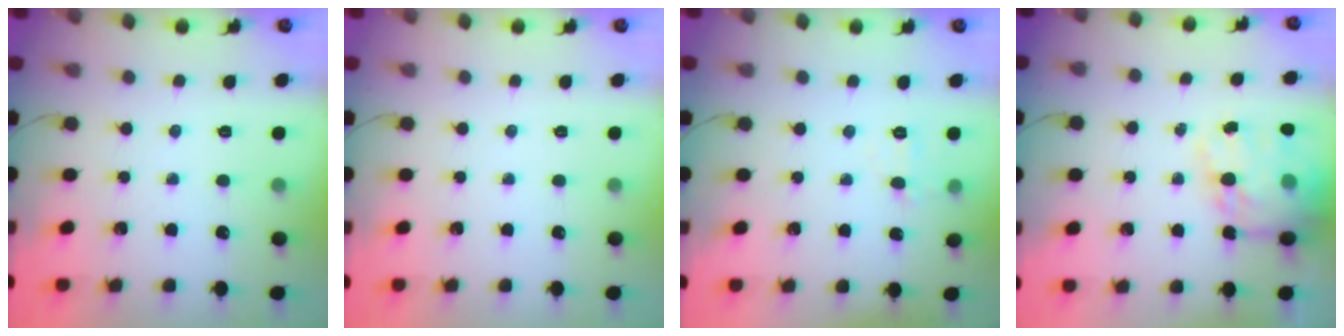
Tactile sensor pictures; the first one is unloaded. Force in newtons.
{"total": 0.0}
{"total": 4.7, "press": 4.4, "slide": 1.6}
{"total": 18.0, "press": 17.4, "slide": 4.6}